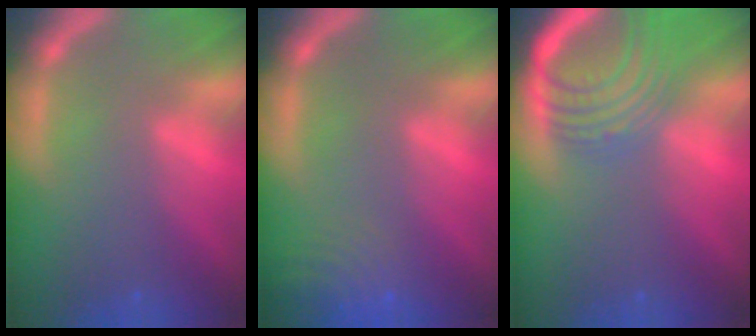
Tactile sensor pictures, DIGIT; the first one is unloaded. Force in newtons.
{"total": 7.0}
{"total": 9.1}